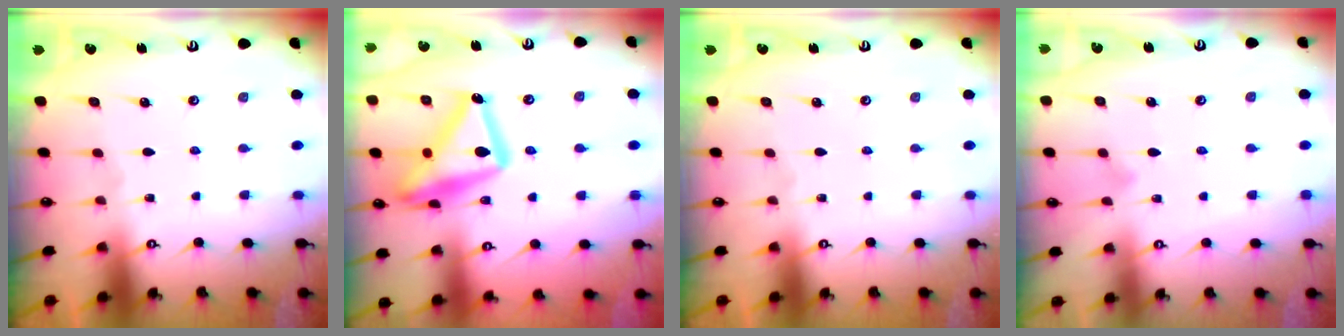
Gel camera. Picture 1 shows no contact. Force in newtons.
{"total": 20.6, "press": 20.6, "slide": 1.5}
{"total": 0.0}
{"total": 7.7, "press": 7.7, "slide": 0.4}